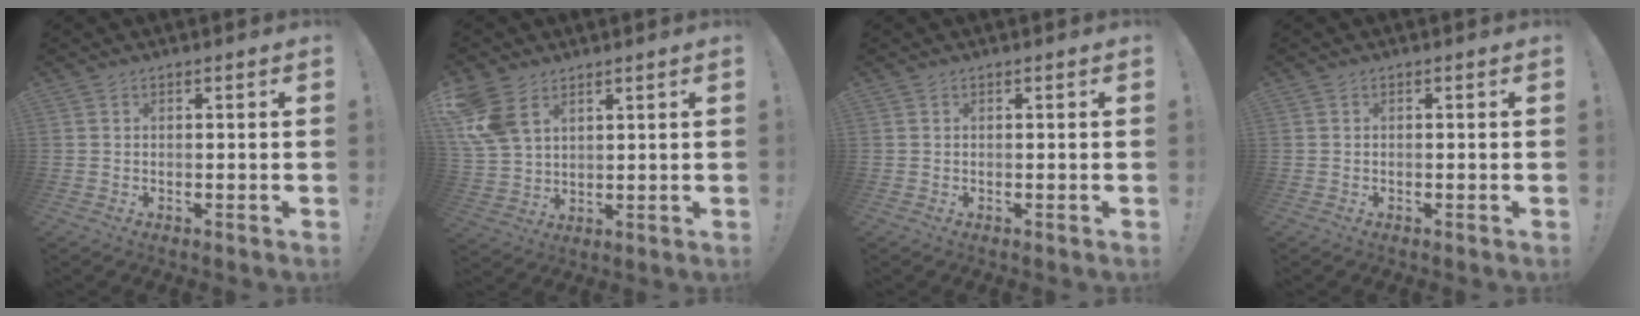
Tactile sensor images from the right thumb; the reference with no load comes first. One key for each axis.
{"total": 10.4, "fx": 5.3, "fy": 6.9, "fz": 5.8, "tx": -0.125, "ty": -0.012, "tz": 0.108}
{"total": 0.0}
{"total": 0.0}